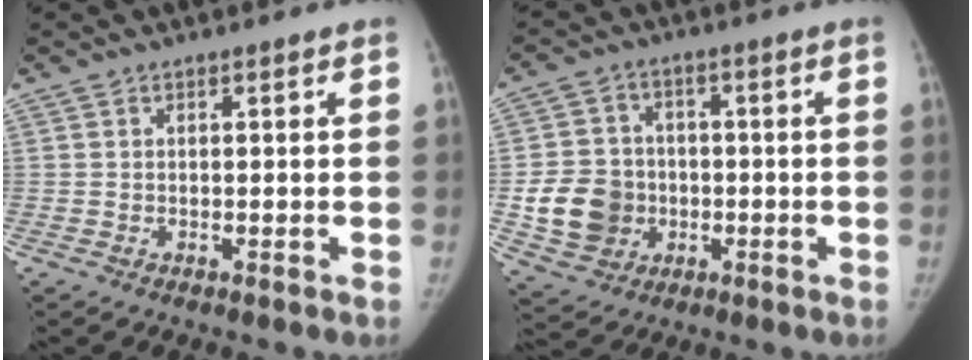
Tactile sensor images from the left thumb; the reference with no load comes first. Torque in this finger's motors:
{"motor_torque": [-0.06, 0.09, 0.48, -0.42, 0.04]}